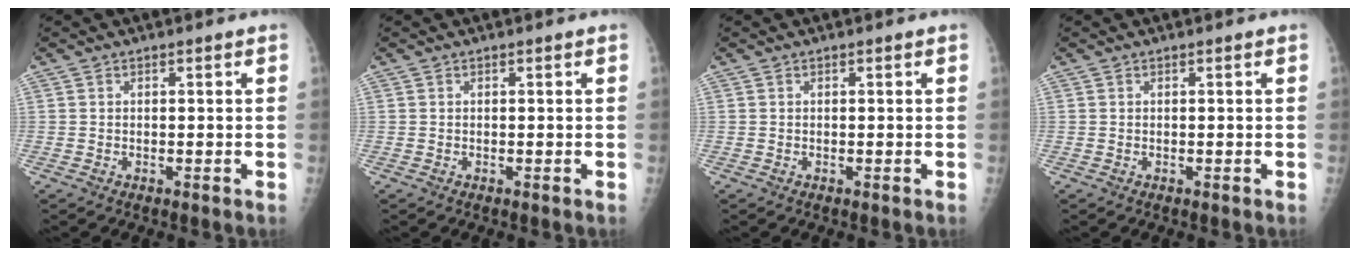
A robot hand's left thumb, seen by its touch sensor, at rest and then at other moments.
{"total": 0.0}
{"total": 0.0}
{"total": 0.0}